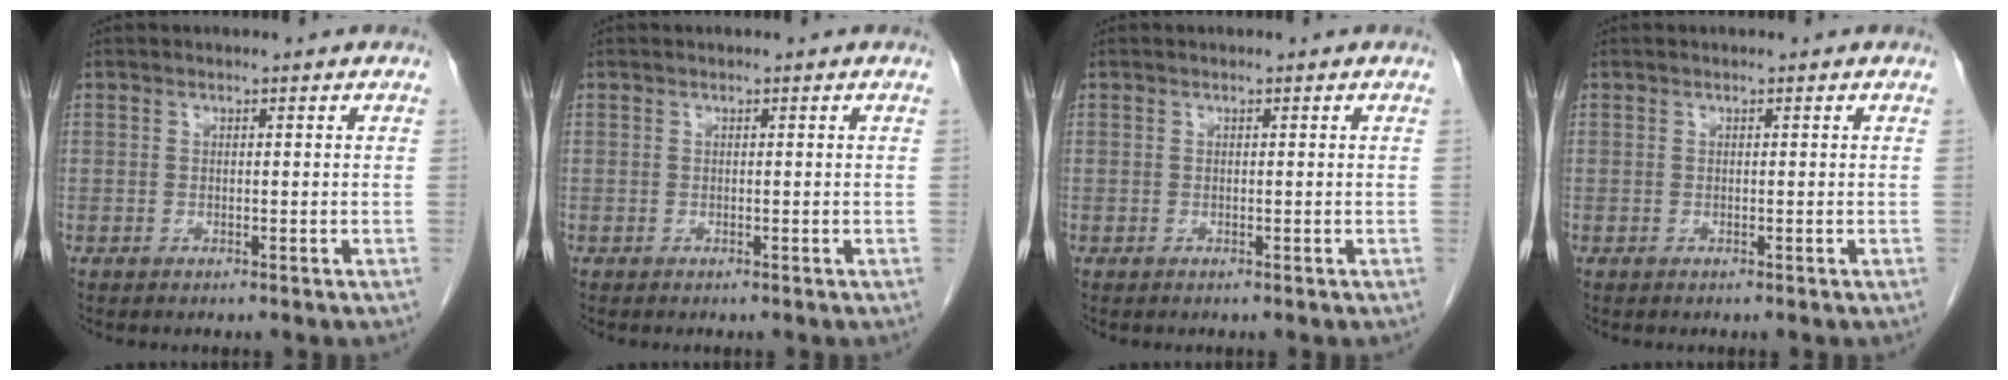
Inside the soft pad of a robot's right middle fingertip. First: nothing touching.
{"total": 0.0}
{"total": 0.0}
{"total": 0.0}